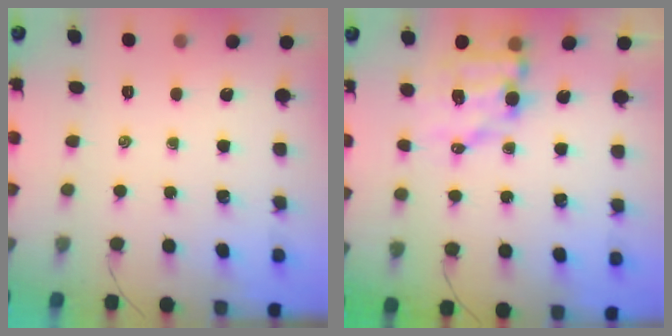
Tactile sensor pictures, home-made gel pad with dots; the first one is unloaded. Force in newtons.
{"total": 8.7, "press": 8.6, "slide": 1.6}